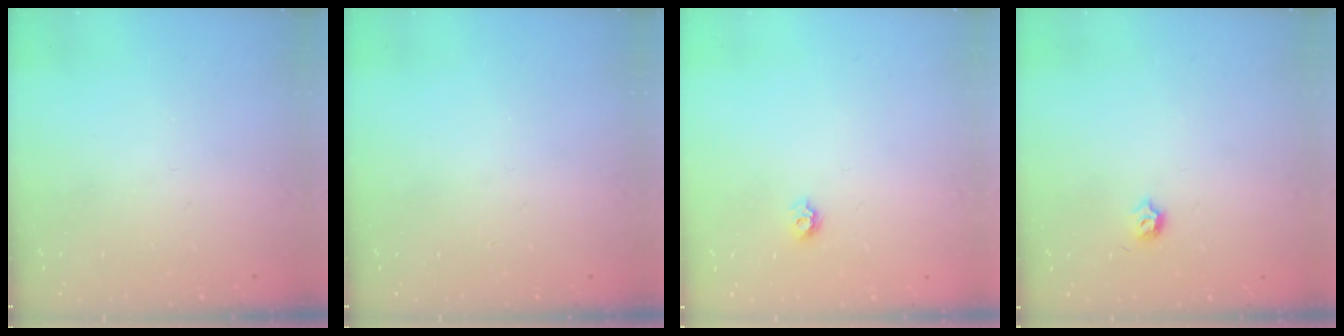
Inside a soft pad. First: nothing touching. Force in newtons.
{"total": 0.0}
{"total": 5.9, "press": 5.8, "slide": 0.7}
{"total": 3.5, "press": 3.5, "slide": 0.6}